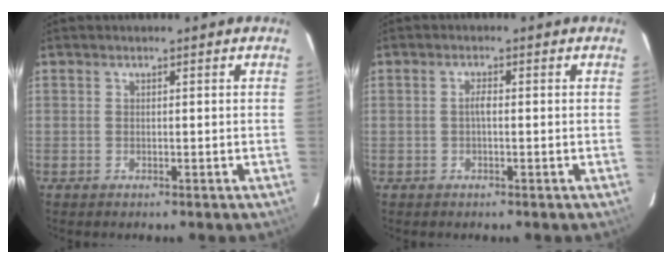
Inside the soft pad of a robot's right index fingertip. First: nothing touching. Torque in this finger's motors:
{"motor_torque": [0.29, -0.12, 0.13, 0.04]}